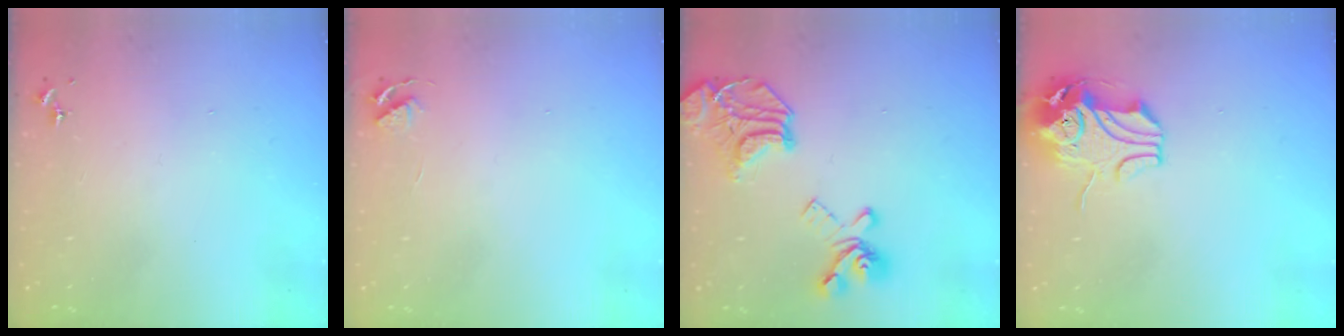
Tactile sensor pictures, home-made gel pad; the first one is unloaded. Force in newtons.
{"total": 3.5, "press": 3.4, "slide": 0.5}
{"total": 21.1, "press": 21.0, "slide": 2.3}
{"total": 10.6, "press": 10.5, "slide": 1.9}